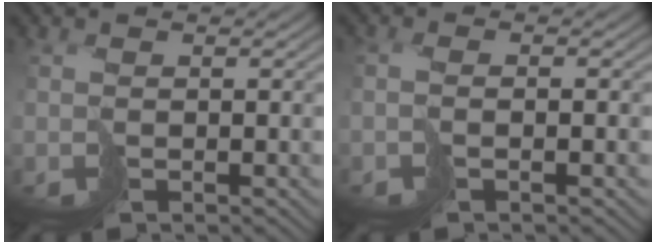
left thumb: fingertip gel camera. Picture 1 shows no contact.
{"total": 2.2, "force": [-0.7, 0.6, 2.0], "torque": [-0.037, -0.004, -0.017]}